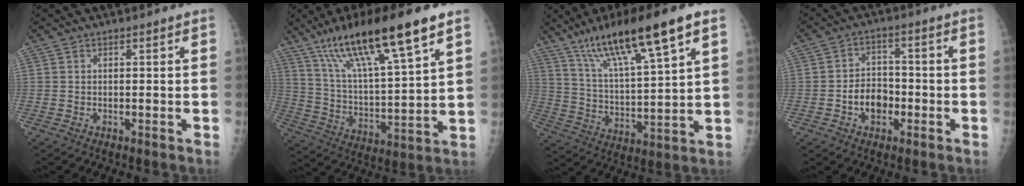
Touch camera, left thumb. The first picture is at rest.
{"total": 20.9, "force": [12.9, 3.5, 16.1], "torque": [-0.274, -0.036, 0.234]}
{"total": 18.2, "force": [10.8, 2.8, 14.4], "torque": [-0.242, -0.033, 0.197]}
{"total": 6.6, "force": [-2.2, 4.9, 3.8], "torque": [-0.036, 0.024, -0.041]}